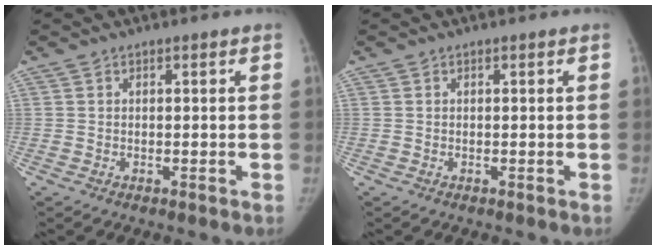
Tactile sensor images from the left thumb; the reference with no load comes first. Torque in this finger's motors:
{"motor_torque": [-0.22, -0.03, 0.35, 0.14, -0.01]}